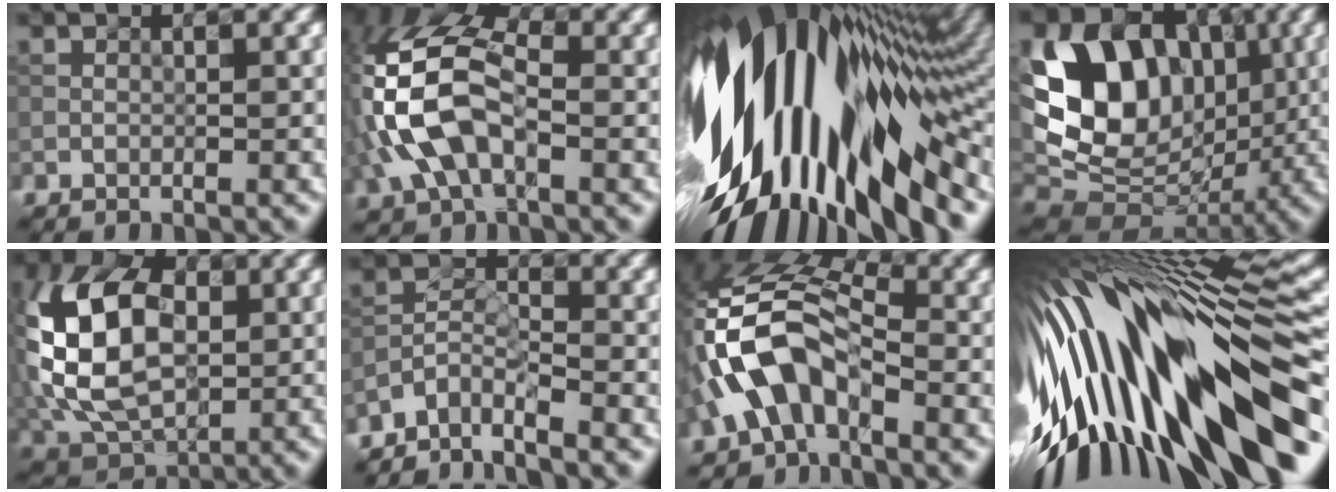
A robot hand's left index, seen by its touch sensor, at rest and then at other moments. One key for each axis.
{"total": 10.4, "fx": -0.8, "fy": 5.8, "fz": 8.5, "tx": -0.203, "ty": 0.020, "tz": -0.030}
{"total": 17.5, "fx": -0.4, "fy": 9.0, "fz": 15.0, "tx": -0.255, "ty": 0.002, "tz": -0.016}
{"total": 13.2, "fx": 2.9, "fy": 9.8, "fz": 8.3, "tx": -0.148, "ty": 0.005, "tz": 0.047}
{"total": 12.9, "fx": 1.0, "fy": 8.5, "fz": 9.6, "tx": -0.216, "ty": 0.014, "tz": 0.008}
{"total": 3.5, "fx": -3.2, "fy": 0.9, "fz": 1.2, "tx": -0.022, "ty": 0.001, "tz": -0.072}
{"total": 8.4, "fx": -2.7, "fy": 4.5, "fz": 6.5, "tx": -0.139, "ty": 0.019, "tz": -0.061}
{"total": 17.9, "fx": -2.5, "fy": 5.8, "fz": 16.8, "tx": -0.284, "ty": 0.007, "tz": -0.042}